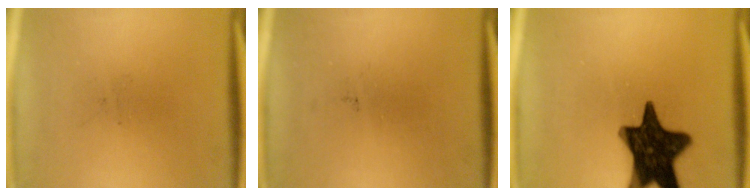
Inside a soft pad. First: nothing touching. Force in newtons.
{"total": 0.0}
{"total": 16.6}